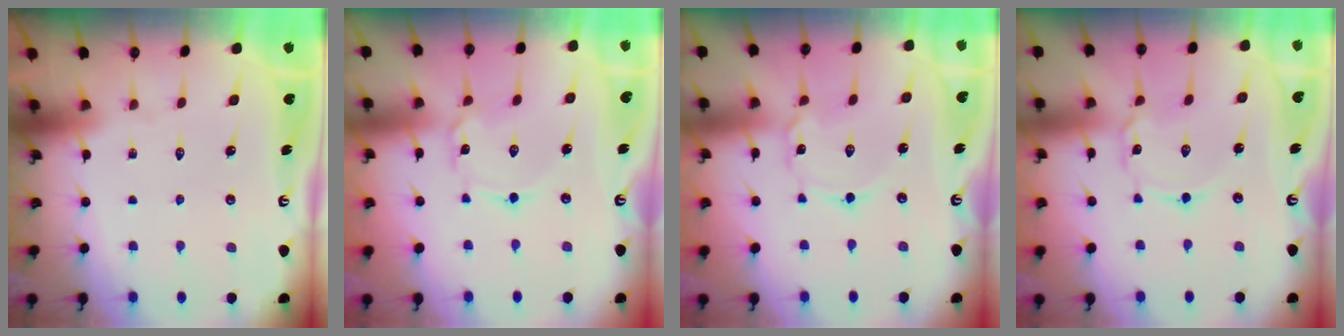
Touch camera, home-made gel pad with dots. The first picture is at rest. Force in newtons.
{"total": 1.9, "press": 1.9, "slide": 0.2}
{"total": 2.4, "press": 2.4, "slide": 0.1}
{"total": 2.0, "press": 2.0, "slide": 0.2}